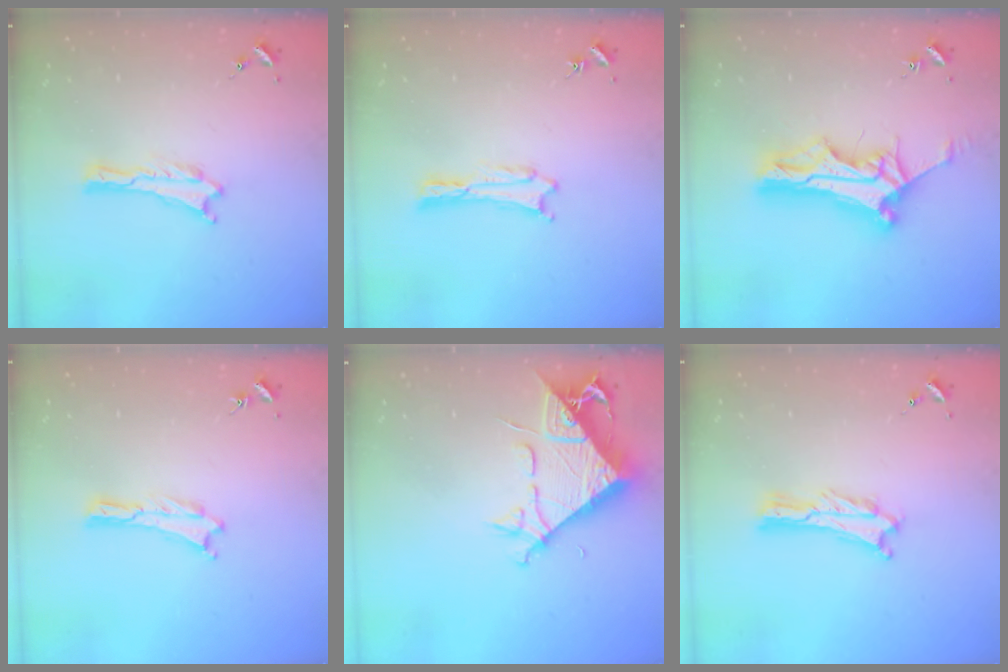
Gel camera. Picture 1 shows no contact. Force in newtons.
{"total": 0.0}
{"total": 11.0, "press": 11.0, "slide": 0.8}
{"total": 0.0}
{"total": 9.8, "press": 9.7, "slide": 0.9}
{"total": 1.3, "press": 1.3, "slide": 0.3}